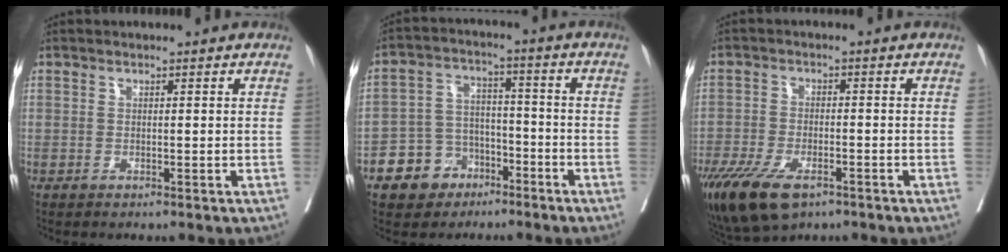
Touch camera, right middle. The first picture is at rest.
{"total": 8.0, "force": [-4.6, 6.2, 2.0], "torque": [-0.038, 0.016, -0.074]}
{"total": 11.8, "force": [-7.5, 5.0, 7.7], "torque": [-0.152, -0.020, -0.126]}